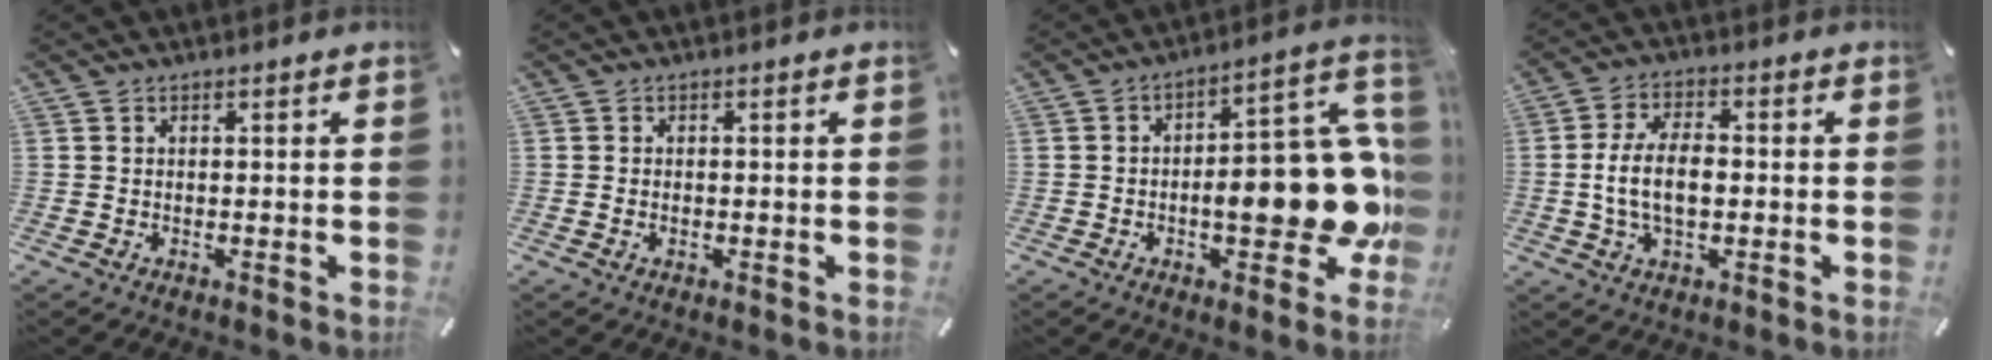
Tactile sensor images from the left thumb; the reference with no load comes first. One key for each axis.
{"total": 0.8, "fx": -0.3, "fy": 0.5, "fz": 0.6, "tx": -0.011, "ty": 0.002, "tz": -0.006}
{"total": 21.4, "fx": -3.7, "fy": 8.4, "fz": 19.3, "tx": -0.235, "ty": 0.003, "tz": -0.042}
{"total": 9.3, "fx": -0.8, "fy": 5.2, "fz": 7.7, "tx": -0.145, "ty": 0.008, "tz": -0.015}